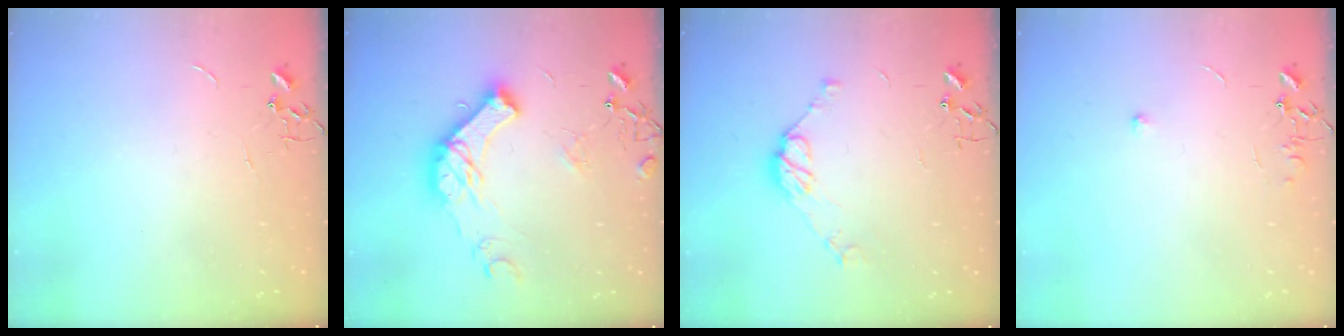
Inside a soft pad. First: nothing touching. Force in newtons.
{"total": 15.0, "press": 15.0, "slide": 0.5}
{"total": 9.0, "press": 9.0, "slide": 0.7}
{"total": 6.2, "press": 6.2, "slide": 0.8}